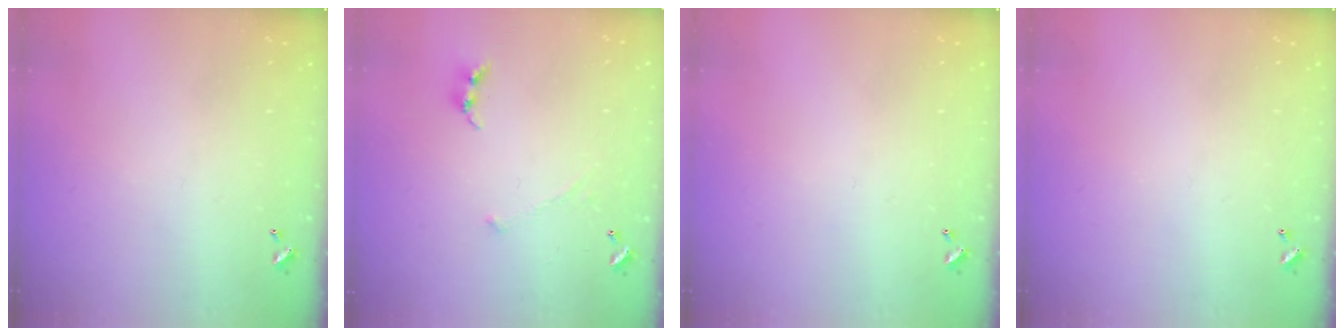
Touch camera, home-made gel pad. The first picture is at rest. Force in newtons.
{"total": 0.6, "press": 0.6, "slide": 0.3}
{"total": 0.0}
{"total": 0.0}